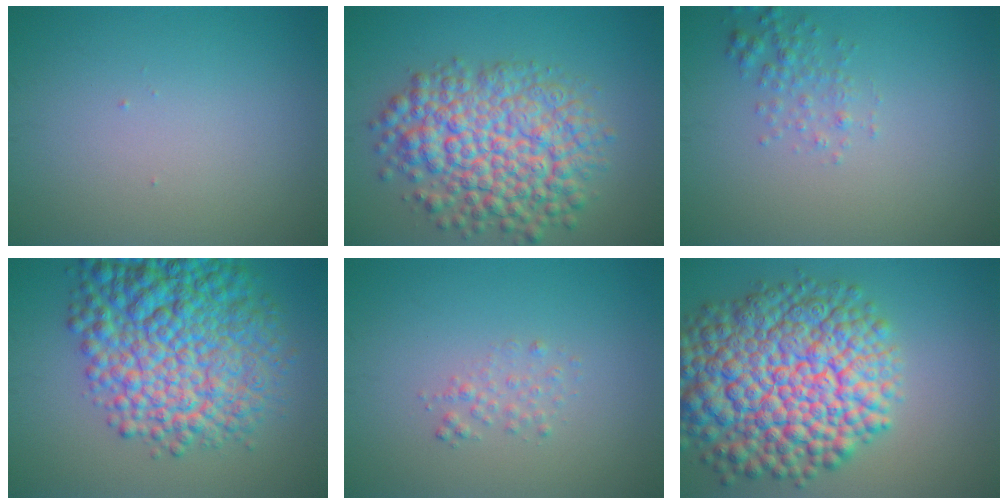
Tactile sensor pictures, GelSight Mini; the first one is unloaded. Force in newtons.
{"total": 9.3, "press": 9.3, "slide": 0.3}
{"total": 1.6, "press": 1.6, "slide": 0.1}
{"total": 12.2, "press": 12.2, "slide": 0.3}
{"total": 1.2, "press": 1.2, "slide": 0.0}
{"total": 14.4, "press": 14.3, "slide": 0.5}